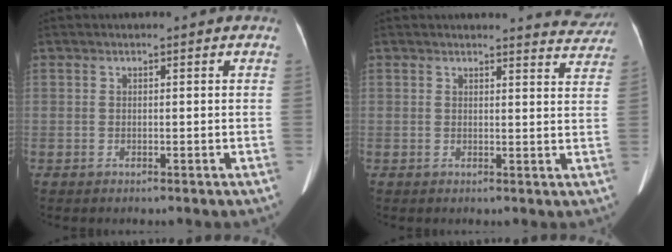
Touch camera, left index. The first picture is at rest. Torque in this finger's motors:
{"motor_torque": [0.28, -0.30, -0.03, 0.01]}